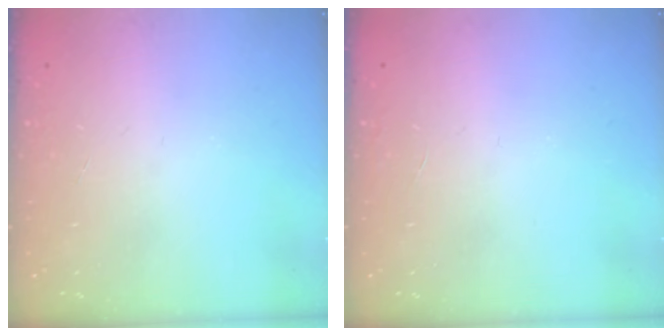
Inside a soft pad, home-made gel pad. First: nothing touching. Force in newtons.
{"total": 0.0}